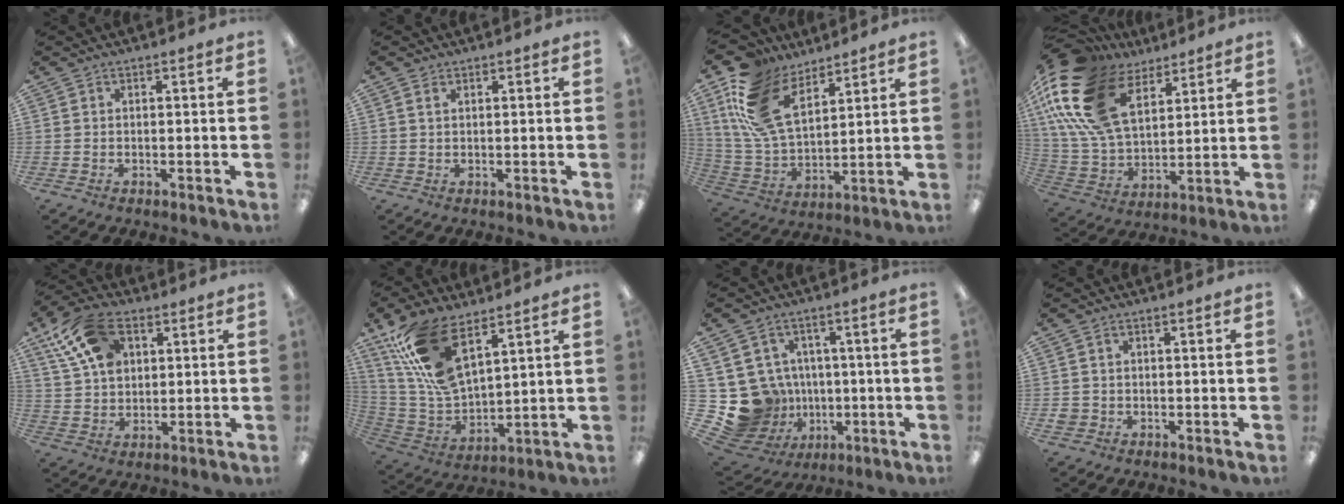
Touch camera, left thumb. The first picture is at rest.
{"total": 1.2, "force": [0.7, 0.6, 0.8], "torque": [-0.017, 0.002, 0.012]}
{"total": 18.4, "force": [9.5, 10.7, 11.6], "torque": [-0.265, -0.027, 0.180]}
{"total": 24.6, "force": [11.9, 14.4, 15.9], "torque": [-0.361, -0.048, 0.216]}
{"total": 14.1, "force": [6.5, 9.1, 8.6], "torque": [-0.178, -0.003, 0.121]}
{"total": 19.7, "force": [11.1, 9.7, 13.1], "torque": [-0.291, -0.035, 0.205]}
{"total": 14.6, "force": [-1.5, 13.9, 4.3], "torque": [-0.117, -0.002, 0.010]}
{"total": 2.0, "force": [0.1, 1.9, 0.7], "torque": [-0.014, 0.004, 0.000]}